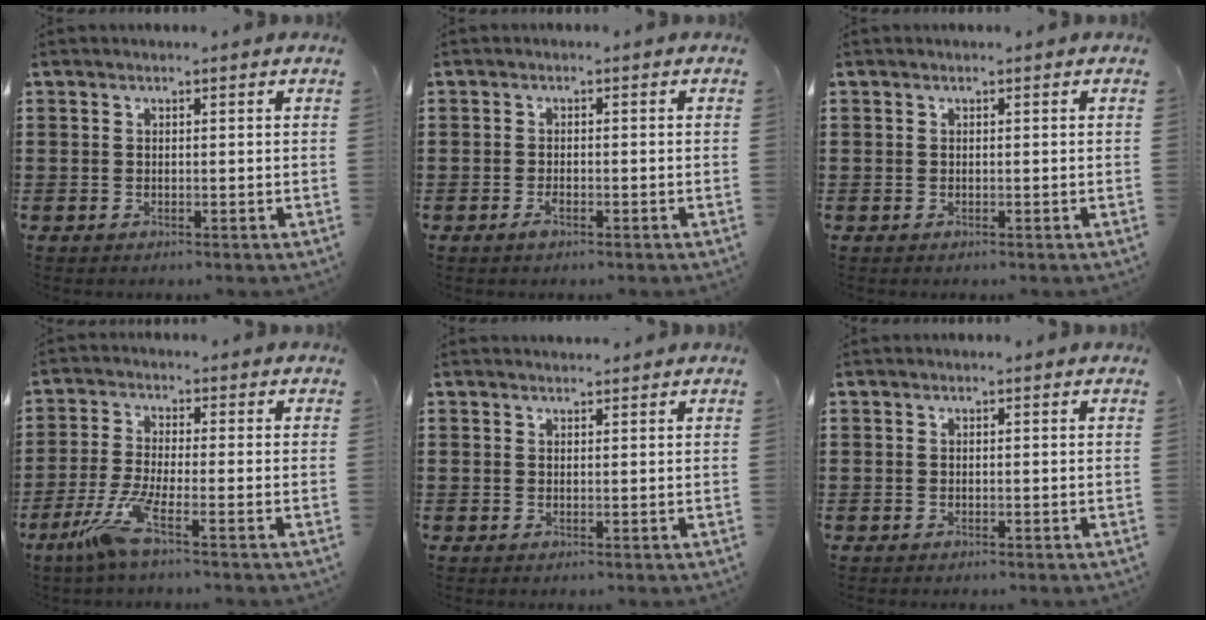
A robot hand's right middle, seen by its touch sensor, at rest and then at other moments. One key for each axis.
{"total": 1.5, "fx": -0.9, "fy": 0.4, "fz": 1.1, "tx": -0.031, "ty": -0.005, "tz": -0.019}
{"total": 0.0}
{"total": 6.5, "fx": -3.5, "fy": 0.6, "fz": 5.5, "tx": -0.131, "ty": -0.019, "tz": -0.069}
{"total": 0.8, "fx": 0.7, "fy": 0.1, "fz": -0.1, "tx": 0.007, "ty": -0.002, "tz": 0.013}
{"total": 0.0}